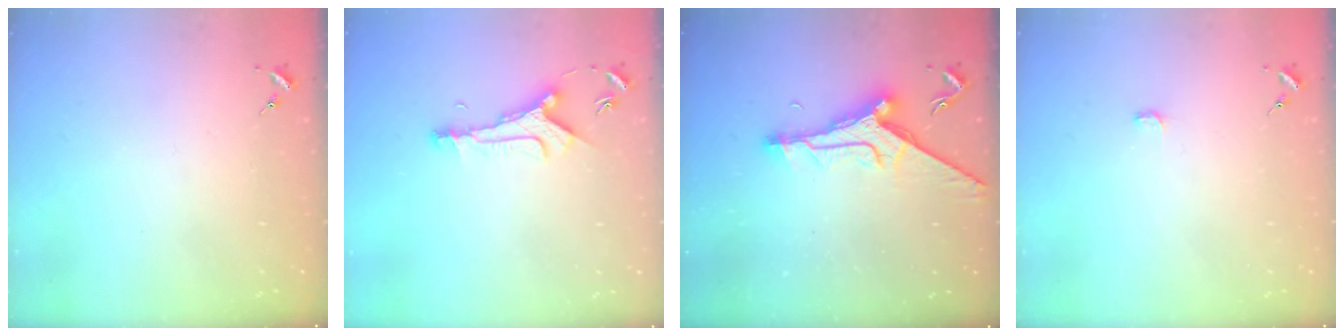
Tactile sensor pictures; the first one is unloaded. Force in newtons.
{"total": 8.6, "press": 8.6, "slide": 0.7}
{"total": 12.0, "press": 12.0, "slide": 0.9}
{"total": 2.2, "press": 2.2, "slide": 0.2}